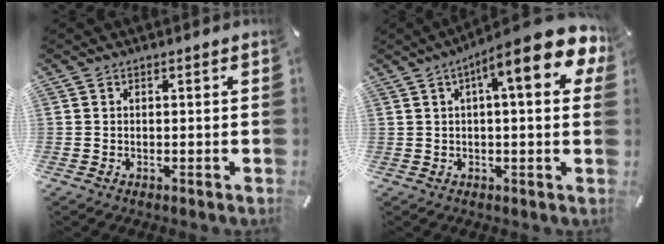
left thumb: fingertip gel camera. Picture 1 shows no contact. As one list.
[{"total": 14.8, "force": [5.9, 3.5, 13.1], "torque": [-0.191, -0.030, 0.087]}]